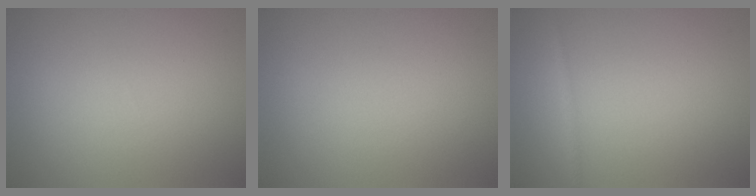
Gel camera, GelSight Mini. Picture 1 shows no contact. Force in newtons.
{"total": 0.0}
{"total": 0.8, "press": 0.8, "slide": 0.0}